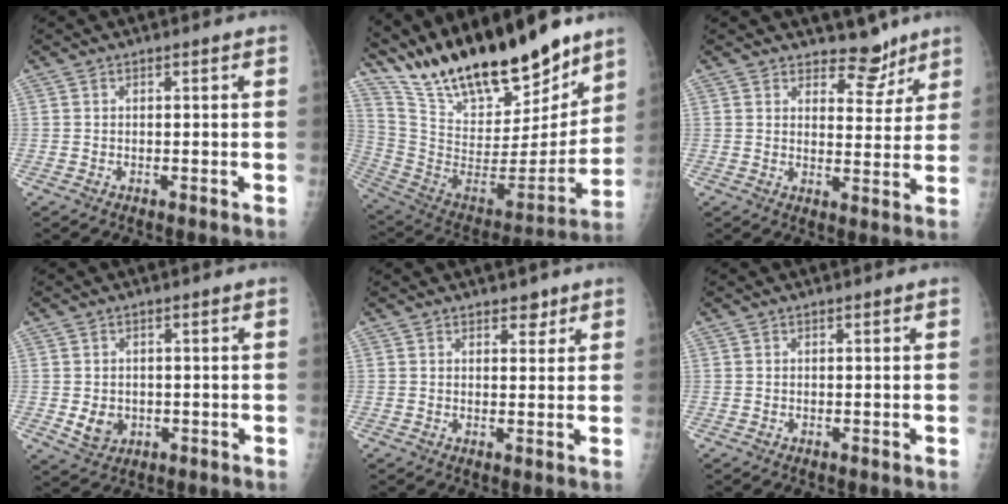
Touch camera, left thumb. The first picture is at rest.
{"total": 28.9, "force": [23.1, 9.0, 14.8], "torque": [-0.224, -0.096, 0.397]}
{"total": 5.9, "force": [5.0, 3.0, 1.1], "torque": [0.015, -0.039, 0.075]}
{"total": 4.0, "force": [-0.3, 3.4, 2.1], "torque": [-0.022, -0.002, 0.006]}
{"total": 2.7, "force": [2.0, 1.5, 1.1], "torque": [0.004, -0.011, 0.026]}
{"total": 0.0}